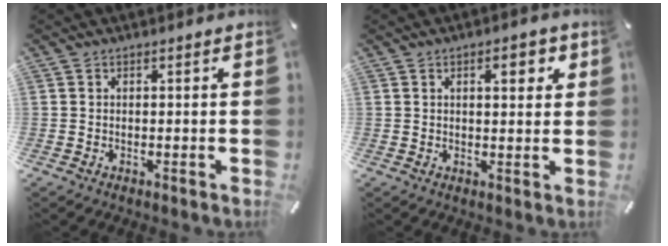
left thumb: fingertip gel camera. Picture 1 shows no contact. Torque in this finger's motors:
{"motor_torque": [0.82, 0.51, 0.55, -0.50, 0.16]}